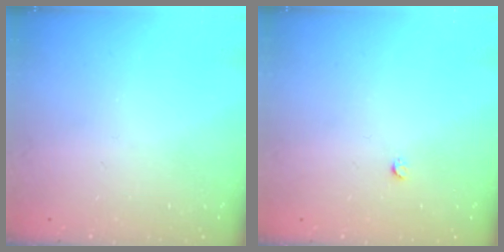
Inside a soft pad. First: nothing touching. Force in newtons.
{"total": 2.4, "press": 2.4, "slide": 0.3}